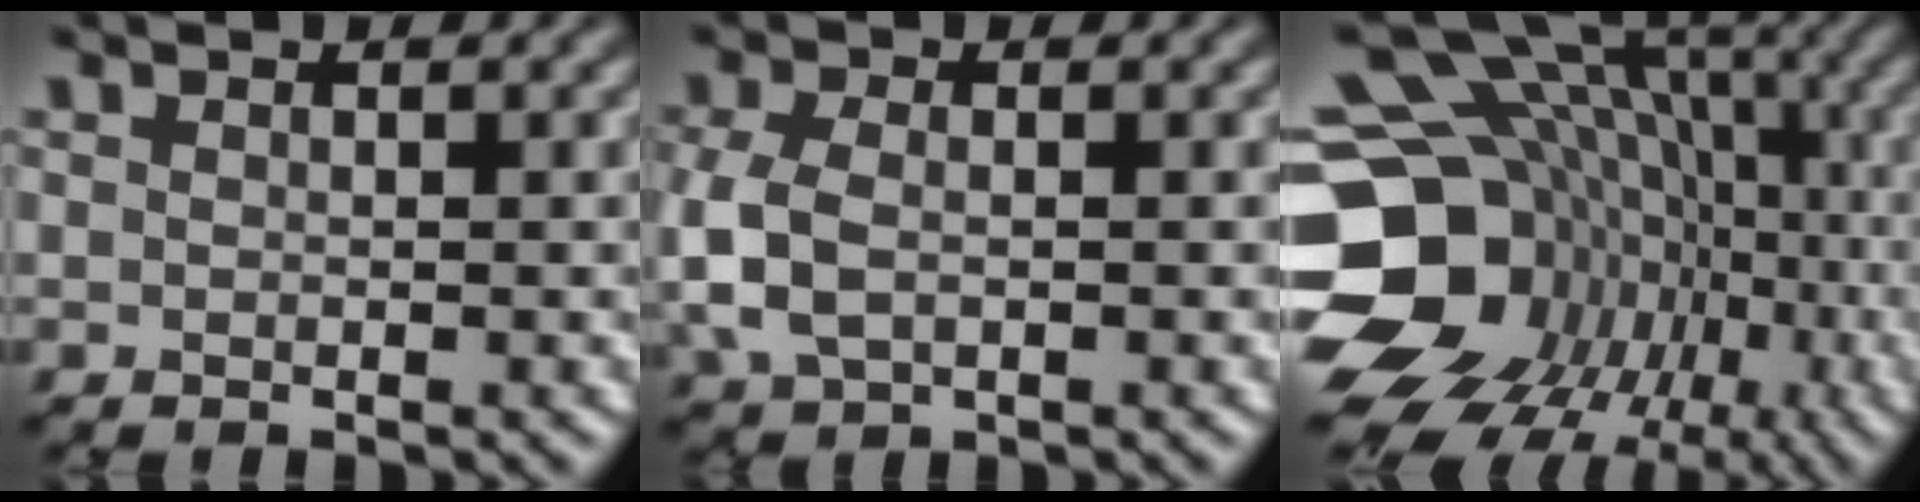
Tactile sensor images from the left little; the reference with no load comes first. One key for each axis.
{"total": 4.2, "fx": -0.9, "fy": 2.8, "fz": 3.1, "tx": -0.086, "ty": -0.007, "tz": -0.022}
{"total": 20.7, "fx": -5.1, "fy": 17.3, "fz": 10.2, "tx": -0.174, "ty": -0.010, "tz": -0.093}